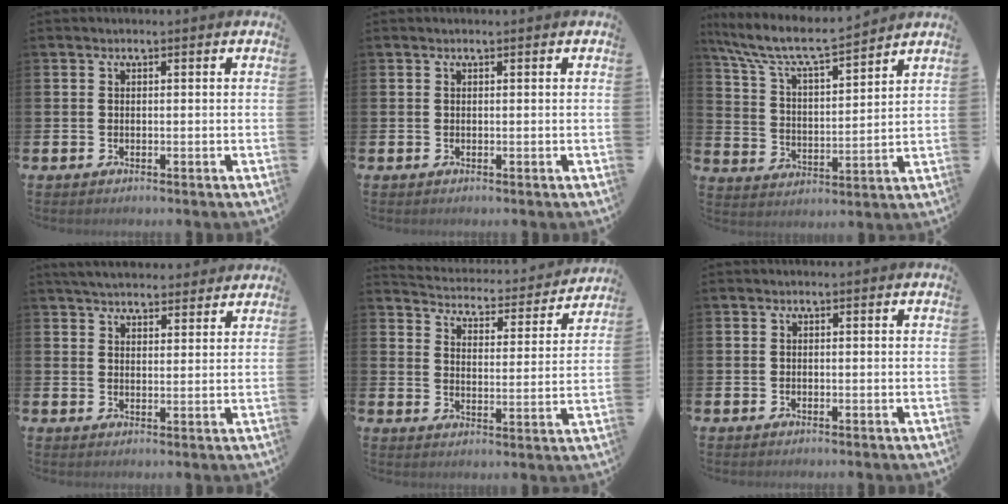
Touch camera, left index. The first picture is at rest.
{"total": 0.0}
{"total": 8.3, "force": [7.5, 1.0, 3.3], "torque": [-0.098, -0.050, 0.128]}
{"total": 4.5, "force": [4.3, 0.9, 0.7], "torque": [-0.021, -0.018, 0.078]}
{"total": 4.3, "force": [4.2, 0.8, 0.4], "torque": [-0.026, -0.043, 0.064]}
{"total": 0.0}